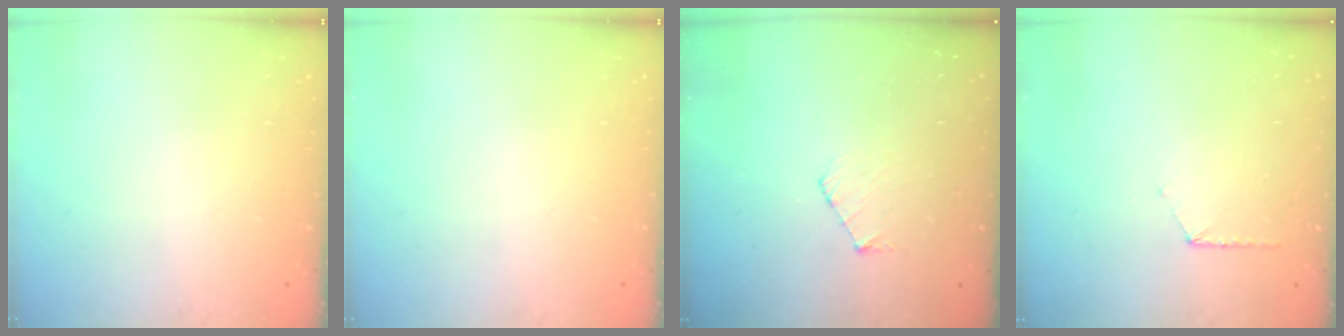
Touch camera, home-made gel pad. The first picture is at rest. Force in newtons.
{"total": 0.0}
{"total": 5.5, "press": 5.5, "slide": 0.5}
{"total": 5.9, "press": 5.9, "slide": 0.6}